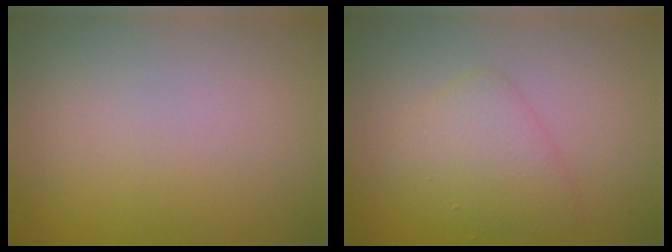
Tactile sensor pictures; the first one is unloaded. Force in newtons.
{"total": 2.9, "press": 2.9, "slide": 0.0}